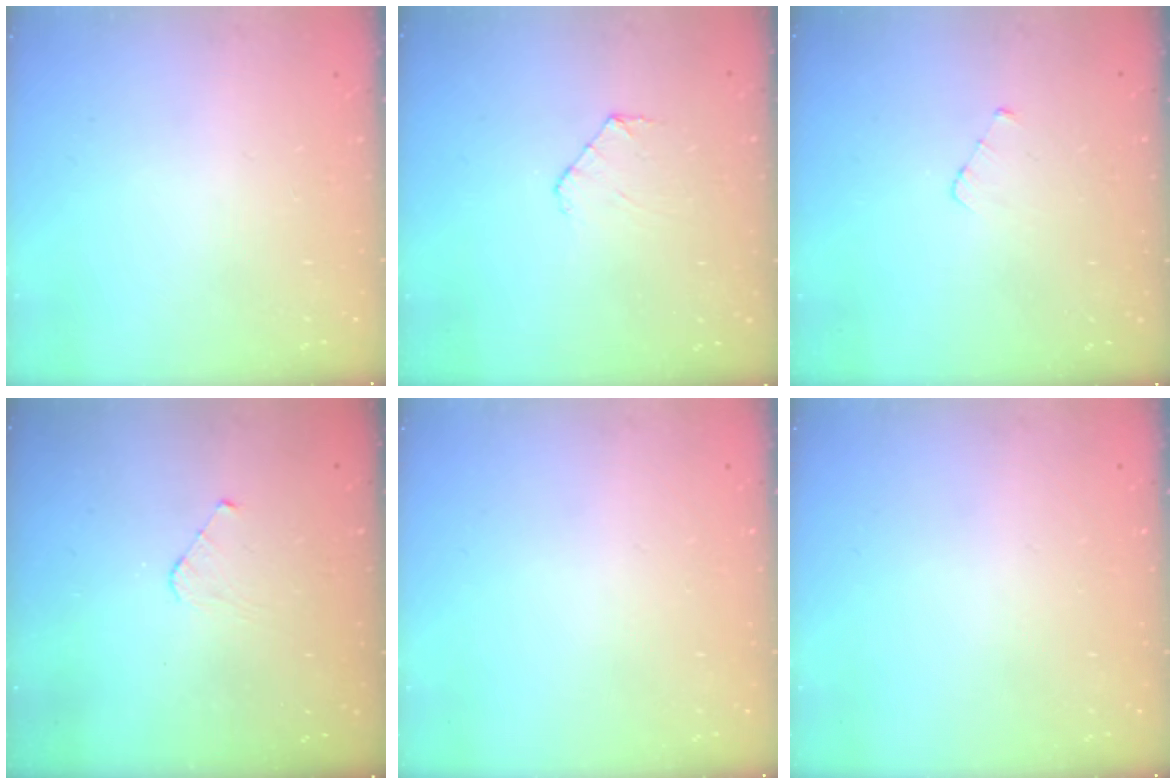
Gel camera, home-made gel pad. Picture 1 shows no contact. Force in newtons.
{"total": 4.9, "press": 4.8, "slide": 0.5}
{"total": 2.7, "press": 2.7, "slide": 0.3}
{"total": 4.3, "press": 4.3, "slide": 0.4}
{"total": 0.0}
{"total": 0.0}